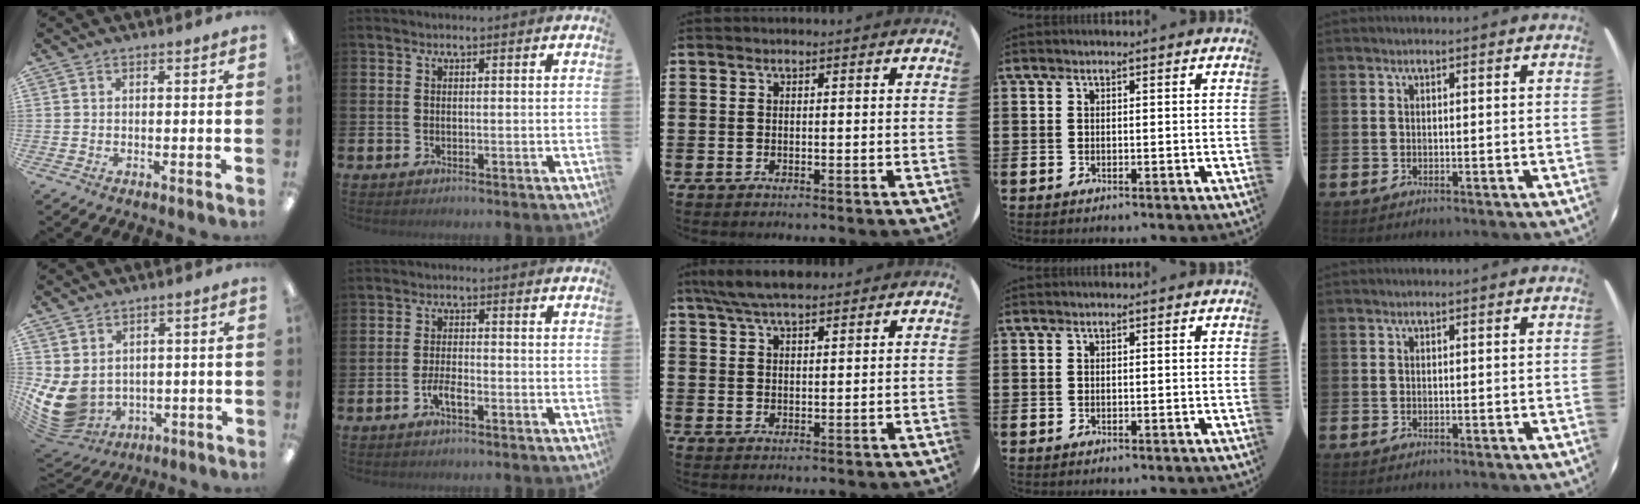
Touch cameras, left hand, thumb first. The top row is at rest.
{"thumb": {"total": 9.1, "force": [0.1, 7.4, 5.4], "torque": [-0.151, -0.018, 0.010]}, "index": {"total": 2.7, "force": [-1.2, 0.9, 2.2], "torque": [-0.042, 0.006, -0.022]}, "middle": {"total": 5.4, "force": [4.6, 1.2, 2.6], "torque": [-0.062, -0.003, 0.084]}}